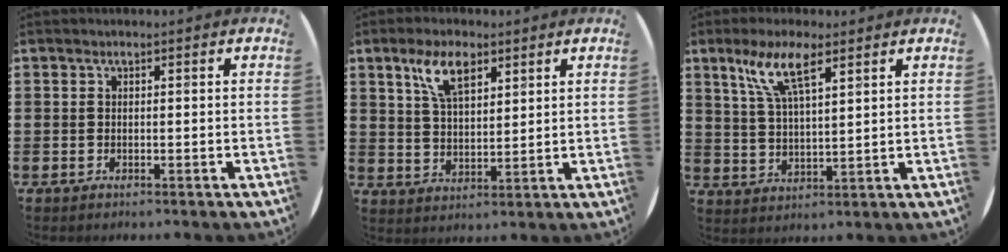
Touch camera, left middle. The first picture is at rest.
{"total": 6.9, "force": [4.1, 3.1, 4.6], "torque": [-0.093, 0.008, 0.072]}
{"total": 7.4, "force": [4.9, 1.9, 5.3], "torque": [-0.117, 0.001, 0.084]}